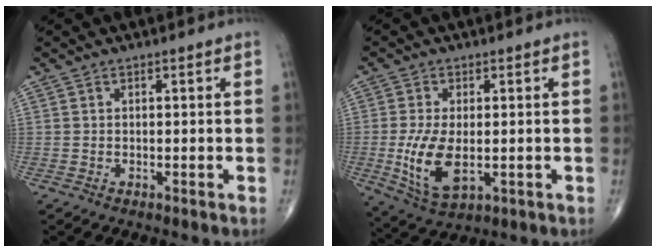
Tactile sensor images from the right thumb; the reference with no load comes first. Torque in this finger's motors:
{"motor_torque": [0.73, 0.76, 1.07, 0.13, 0.09]}